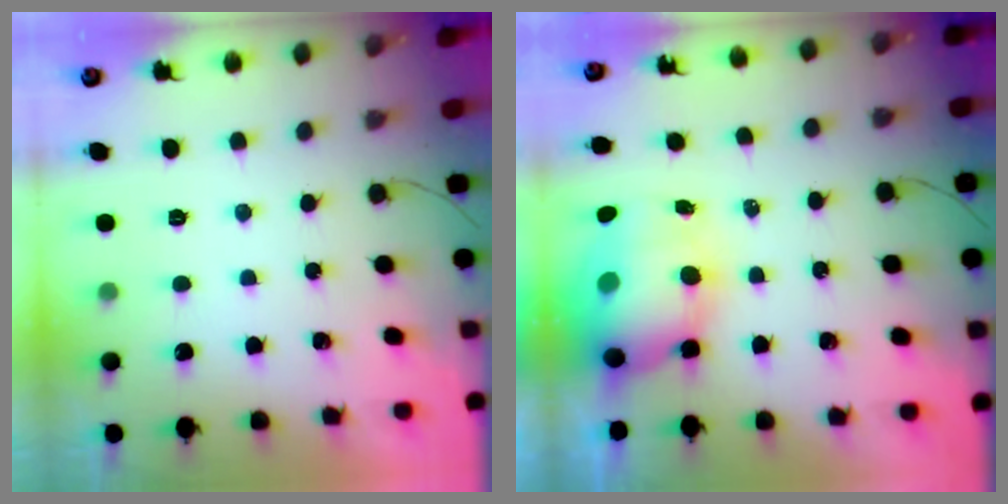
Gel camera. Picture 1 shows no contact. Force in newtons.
{"total": 12.6, "press": 12.3, "slide": 2.9}